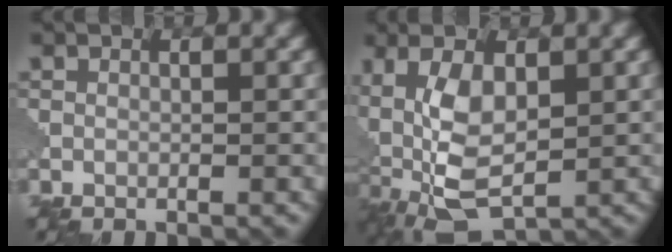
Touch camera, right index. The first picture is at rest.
{"total": 8.8, "force": [0.7, 4.2, 7.7], "torque": [-0.164, 0.004, 0.007]}